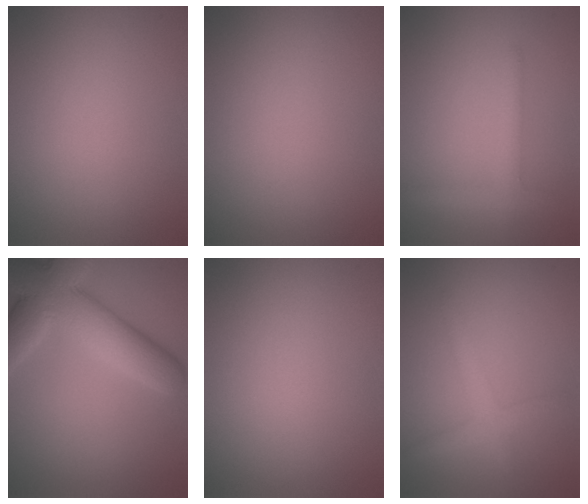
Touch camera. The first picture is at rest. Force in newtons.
{"total": 0.0}
{"total": 2.1, "press": 2.1, "slide": 0.1}
{"total": 9.2, "press": 9.2, "slide": 0.7}
{"total": 0.0}
{"total": 2.1, "press": 2.1, "slide": 0.1}